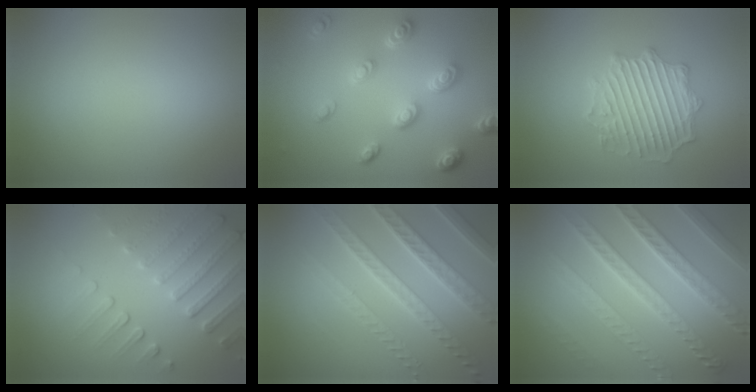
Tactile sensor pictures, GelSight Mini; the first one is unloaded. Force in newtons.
{"total": 4.9, "press": 3.7, "slide": 3.2}
{"total": 4.8, "press": 4.5, "slide": 1.7}
{"total": 4.7, "press": 3.6, "slide": 3.0}
{"total": 7.2, "press": 5.4, "slide": 4.8}
{"total": 9.0, "press": 6.4, "slide": 6.4}